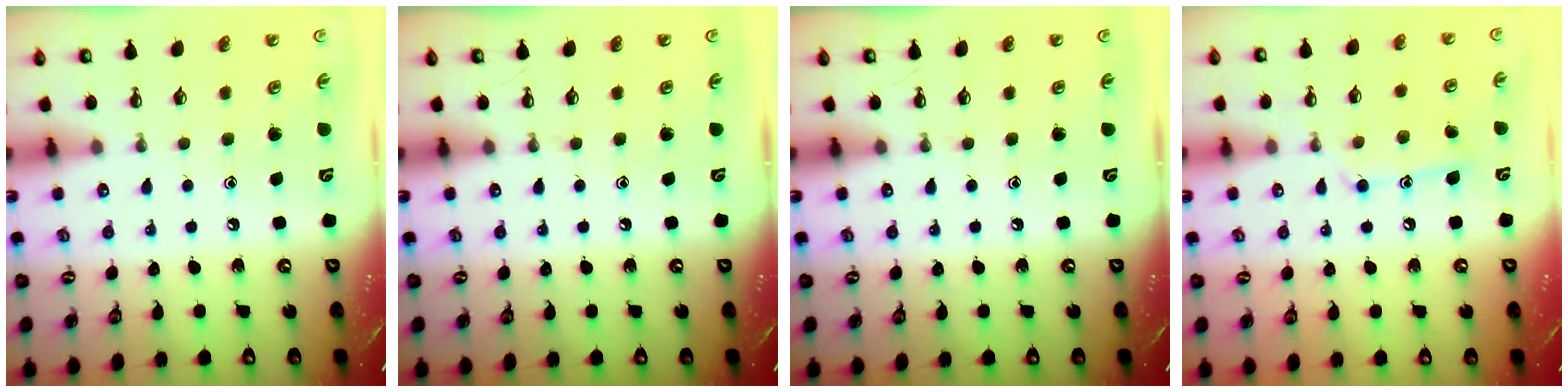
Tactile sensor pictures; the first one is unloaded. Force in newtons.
{"total": 0.0}
{"total": 0.0}
{"total": 10.5, "press": 10.4, "slide": 0.8}